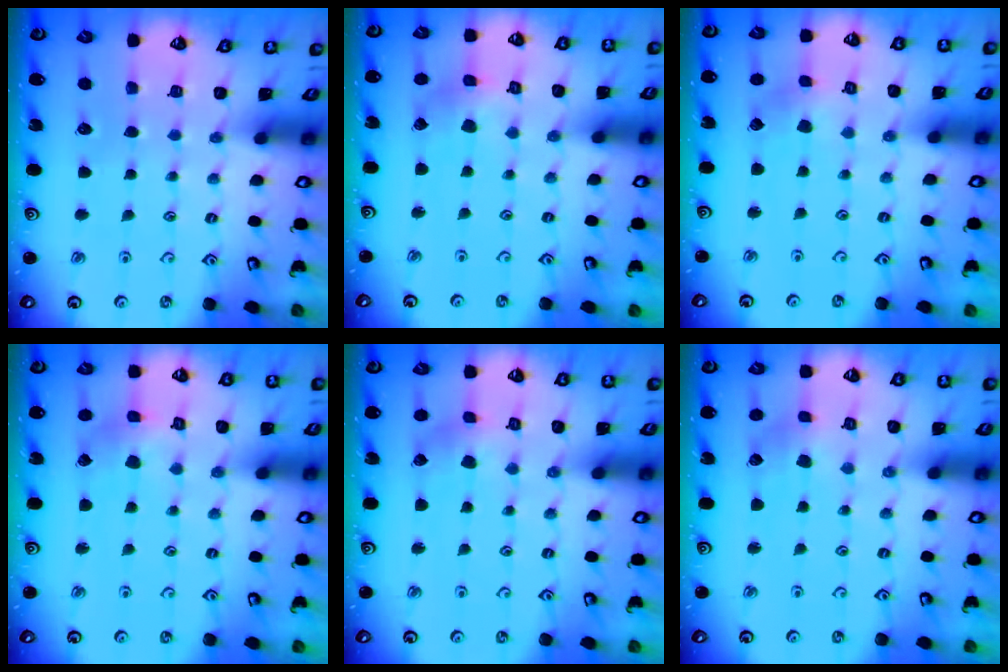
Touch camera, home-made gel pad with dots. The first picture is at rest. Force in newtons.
{"total": 2.7, "press": 2.6, "slide": 0.3}
{"total": 2.4, "press": 2.4, "slide": 0.2}
{"total": 2.7, "press": 2.6, "slide": 0.3}
{"total": 3.8, "press": 3.7, "slide": 0.4}
{"total": 2.4, "press": 2.3, "slide": 0.5}